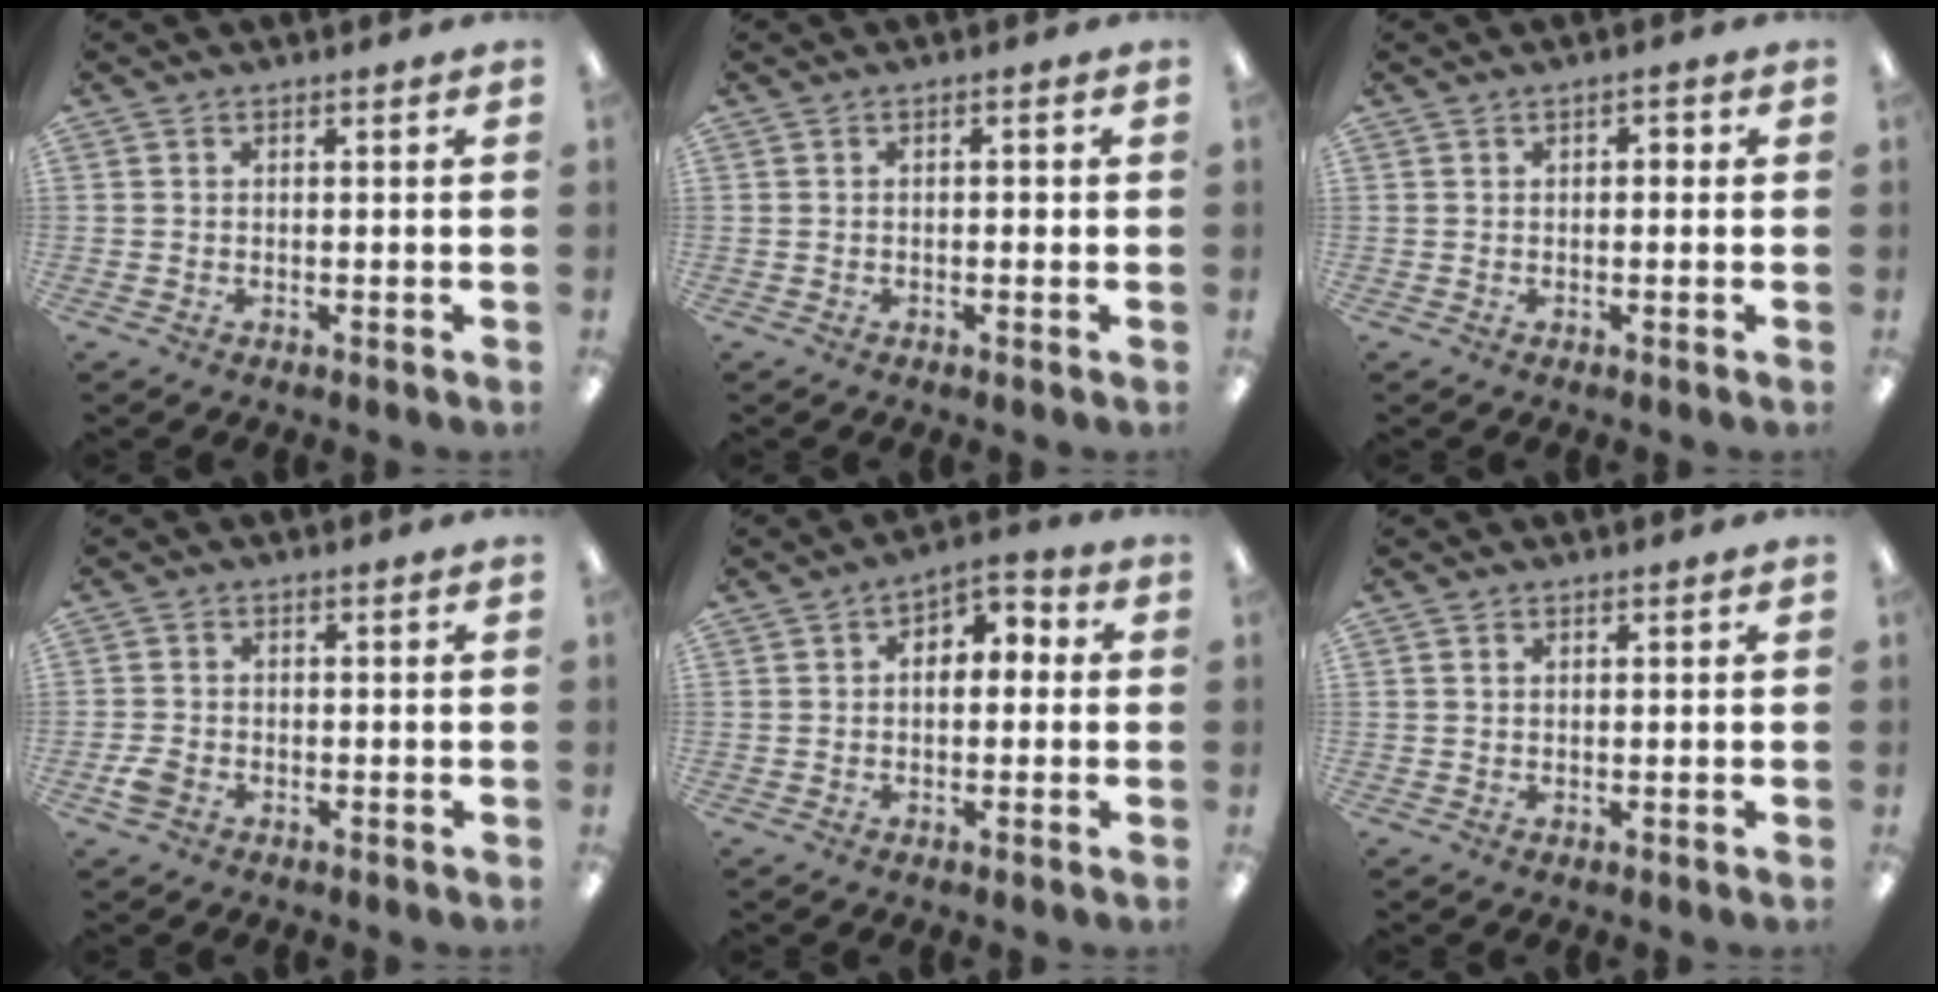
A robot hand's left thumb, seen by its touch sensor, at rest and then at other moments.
{"total": 1.2, "force": [-0.5, 0.6, 0.9], "torque": [-0.018, 0.004, -0.011]}
{"total": 1.6, "force": [0.0, 1.0, 1.2], "torque": [-0.023, 0.007, -0.002]}
{"total": 3.3, "force": [-1.6, 2.3, 1.8], "torque": [-0.042, 0.005, -0.031]}
{"total": 4.7, "force": [0.1, 3.6, 3.0], "torque": [-0.042, 0.006, -0.002]}
{"total": 1.0, "force": [0.4, 0.8, 0.5], "torque": [-0.010, 0.005, 0.006]}